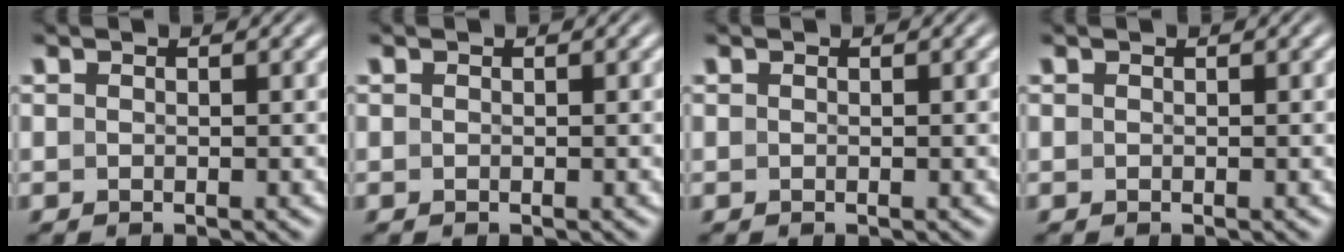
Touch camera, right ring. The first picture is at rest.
{"total": 0.0}
{"total": 0.0}
{"total": 0.0}